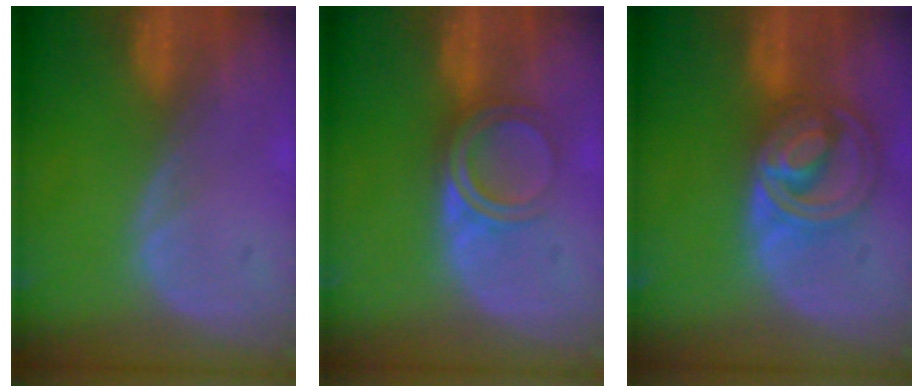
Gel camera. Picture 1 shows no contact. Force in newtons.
{"total": 4.7, "press": 4.2, "slide": 2.1}
{"total": 8.6, "press": 7.3, "slide": 4.6}